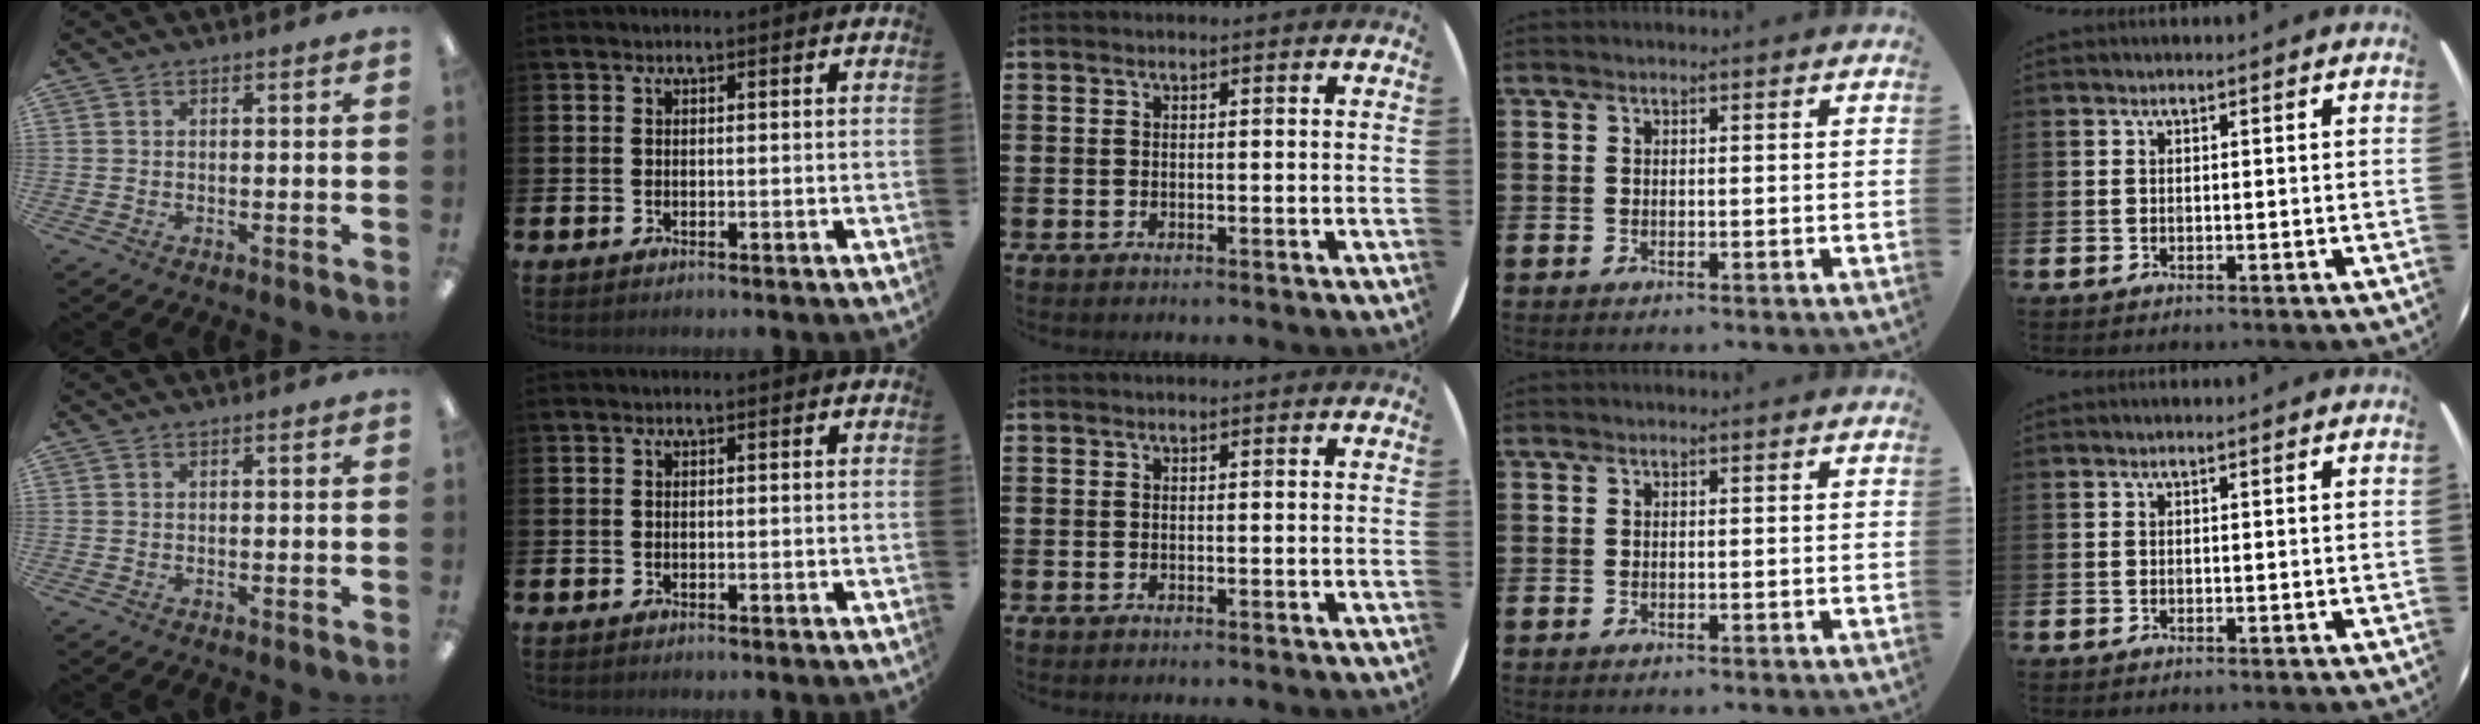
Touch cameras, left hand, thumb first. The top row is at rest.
{}